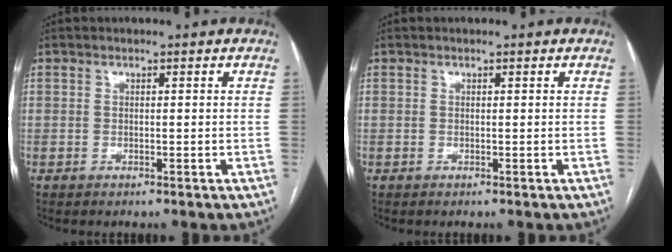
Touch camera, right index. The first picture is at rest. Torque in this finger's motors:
{"motor_torque": [0.07, 0.08, 0.04, 0.01]}